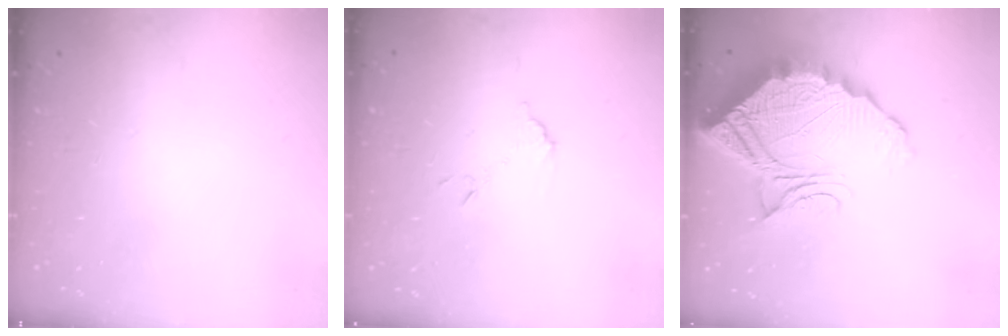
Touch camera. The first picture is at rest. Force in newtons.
{"total": 6.9, "press": 6.9, "slide": 0.3}
{"total": 19.5, "press": 19.4, "slide": 1.5}